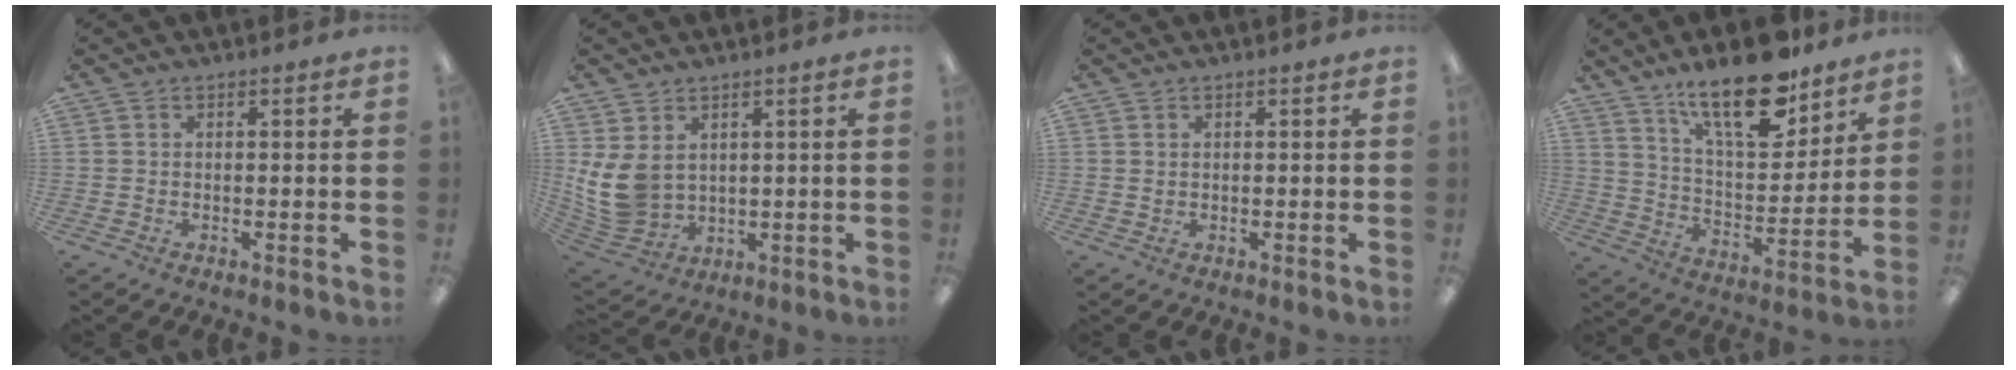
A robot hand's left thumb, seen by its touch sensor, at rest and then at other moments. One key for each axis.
{"total": 10.1, "fx": 2.5, "fy": 7.7, "fz": 6.0, "tx": -0.147, "ty": -0.016, "tz": 0.052}
{"total": 0.8, "fx": 0.5, "fy": 0.5, "fz": 0.5, "tx": -0.012, "ty": 0.004, "tz": 0.007}
{"total": 19.7, "fx": 14.2, "fy": 7.0, "fz": 11.7, "tx": -0.195, "ty": -0.083, "tz": 0.240}